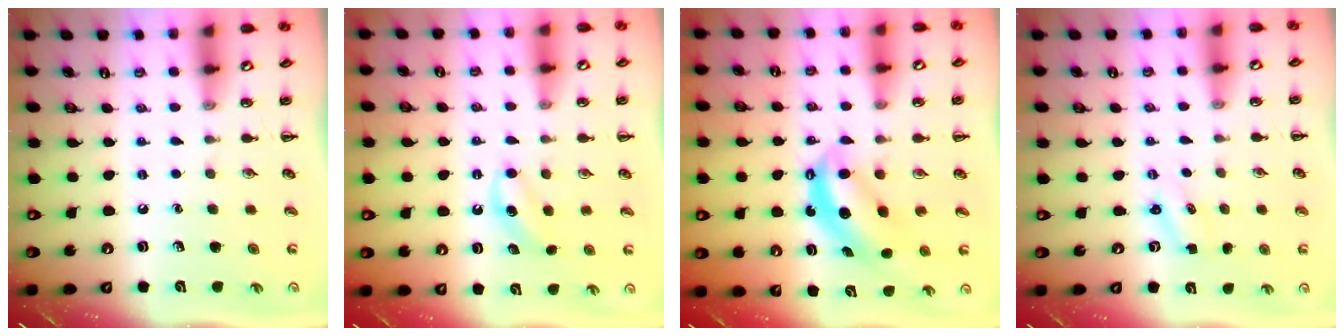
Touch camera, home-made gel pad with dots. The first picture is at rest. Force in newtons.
{"total": 5.4, "press": 5.2, "slide": 1.5}
{"total": 6.0, "press": 6.0, "slide": 0.8}
{"total": 1.2, "press": 1.2, "slide": 0.4}